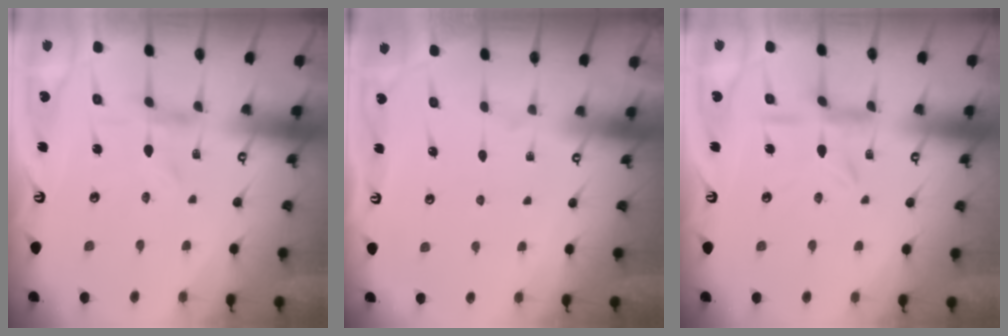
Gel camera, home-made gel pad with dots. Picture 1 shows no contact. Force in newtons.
{"total": 1.8, "press": 1.8, "slide": 0.2}
{"total": 7.8, "press": 7.8, "slide": 0.7}